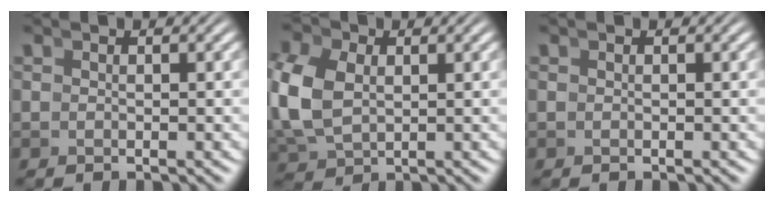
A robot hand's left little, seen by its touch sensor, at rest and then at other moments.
{"total": 5.4, "force": [0.2, 4.3, 3.3], "torque": [-0.097, -0.014, 0.018]}
{"total": 0.0}